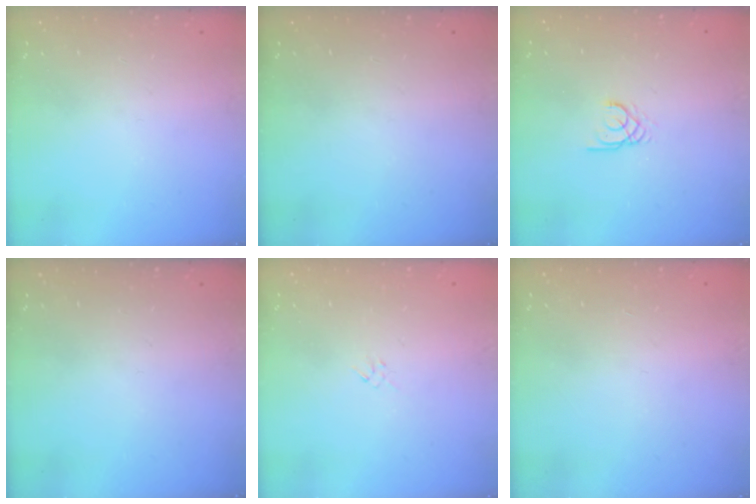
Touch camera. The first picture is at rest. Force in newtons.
{"total": 0.0}
{"total": 1.8, "press": 1.8, "slide": 0.2}
{"total": 0.0}
{"total": 1.3, "press": 1.2, "slide": 0.5}
{"total": 1.0, "press": 0.9, "slide": 0.2}